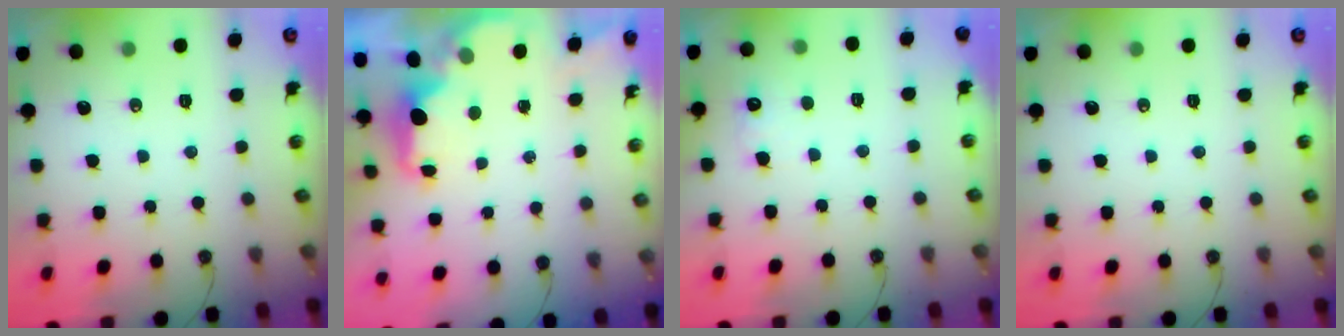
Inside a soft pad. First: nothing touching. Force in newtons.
{"total": 2.2, "press": 2.1, "slide": 0.8}
{"total": 5.2, "press": 5.0, "slide": 1.3}
{"total": 0.0}